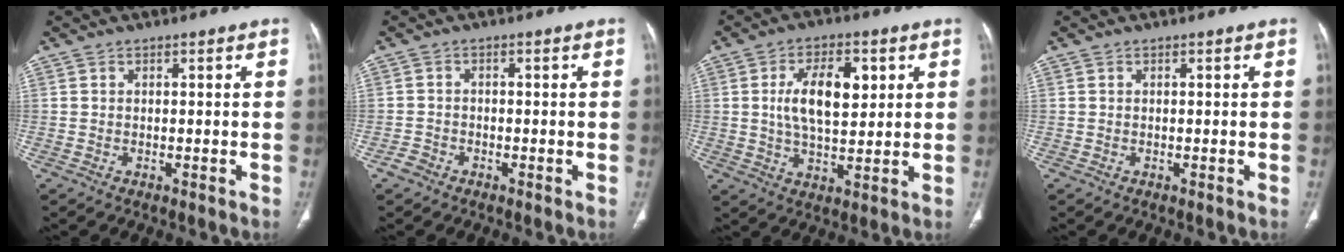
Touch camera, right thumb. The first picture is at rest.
{"total": 1.9, "force": [-1.3, 1.3, 0.2], "torque": [-0.007, 0.008, -0.027]}
{"total": 11.2, "force": [2.6, 5.8, 9.3], "torque": [-0.143, -0.006, 0.047]}
{"total": 0.0}